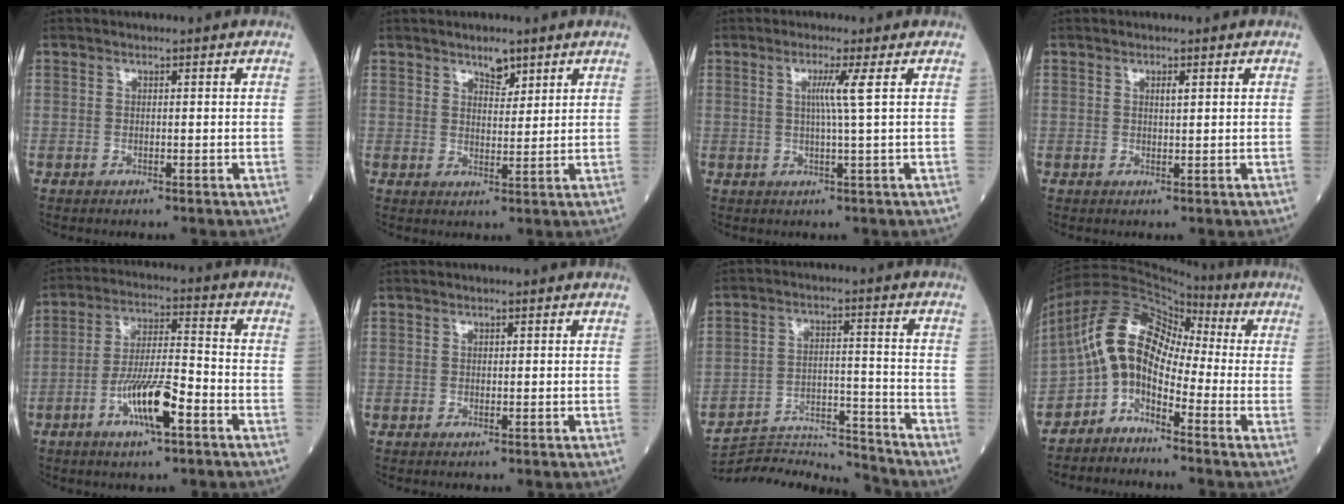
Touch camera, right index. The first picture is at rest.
{"total": 3.1, "force": [2.3, 1.4, 1.6], "torque": [-0.024, -0.002, 0.039]}
{"total": 3.4, "force": [0.8, -1.2, 3.1], "torque": [-0.058, -0.004, 0.015]}
{"total": 1.0, "force": [0.5, 0.1, 0.8], "torque": [-0.018, -0.002, 0.008]}
{"total": 9.6, "force": [-4.3, 1.5, 8.4], "torque": [-0.161, 0.000, -0.078]}
{"total": 0.0}
{"total": 11.7, "force": [-11.6, -1.8, -0.8], "torque": [0.006, 0.018, -0.201]}
{"total": 8.7, "force": [-2.7, 4.9, 6.7], "torque": [-0.127, 0.035, -0.061]}